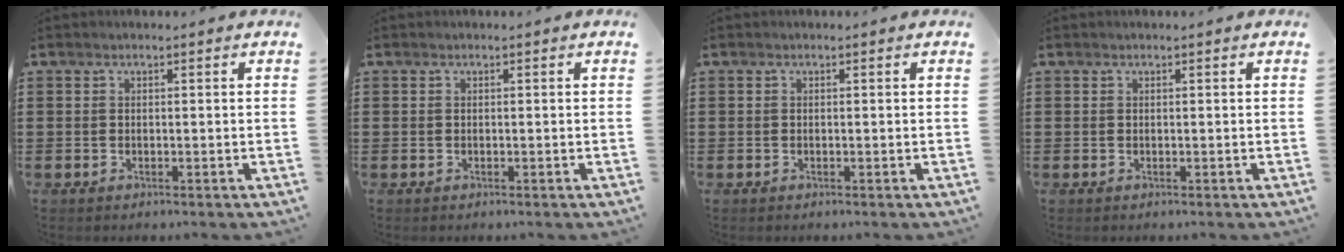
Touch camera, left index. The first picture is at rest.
{"total": 0.0}
{"total": 0.0}
{"total": 0.0}